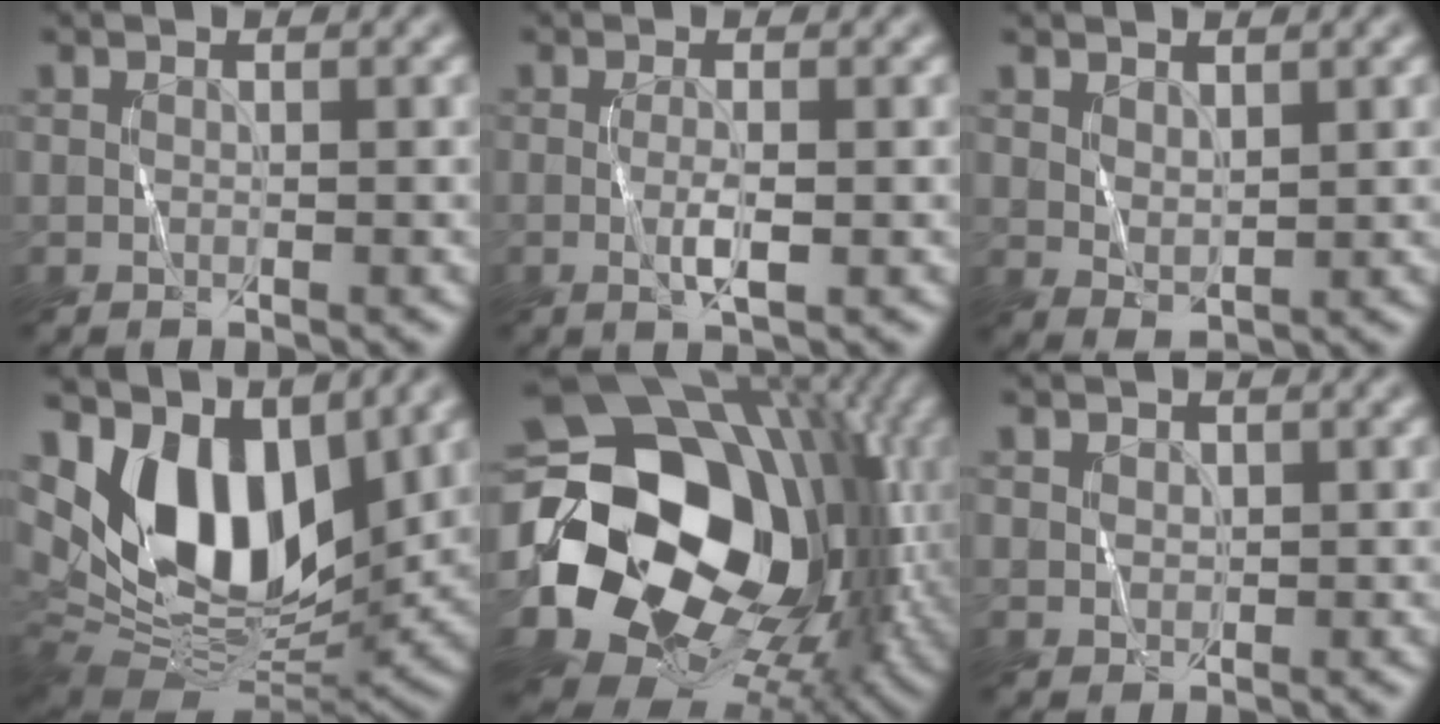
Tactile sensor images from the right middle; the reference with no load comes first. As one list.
[{"total": 1.9, "force": [-0.2, 0.3, 1.9], "torque": [-0.039, -0.007, -0.005]}, {"total": 1.8, "force": [1.2, 0.8, 1.0], "torque": [-0.024, -0.006, 0.030]}, {"total": 10.4, "force": [4.1, 6.1, 7.3], "torque": [-0.130, -0.012, 0.071]}, {"total": 21.3, "force": [-1.6, 16.5, 13.5], "torque": [-0.233, -0.036, -0.024]}, {"total": 1.2, "force": [0.5, 1.0, 0.4], "torque": [-0.009, -0.002, 0.013]}]